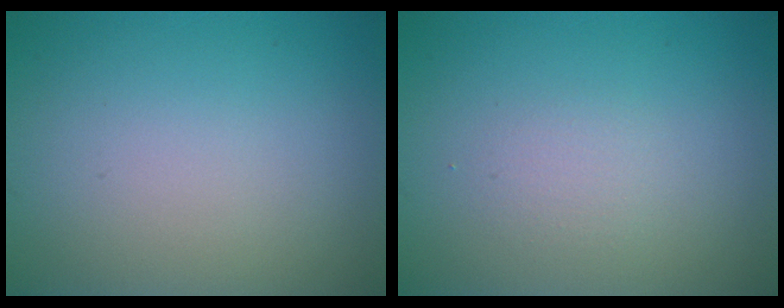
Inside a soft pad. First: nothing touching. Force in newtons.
{"total": 1.1, "press": 1.1, "slide": 0.0}